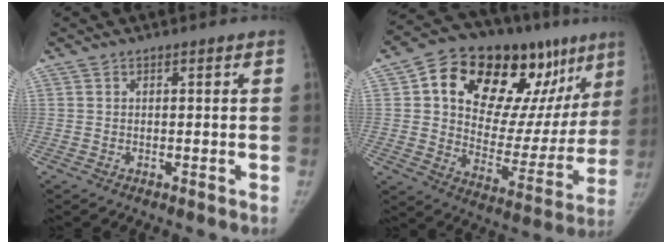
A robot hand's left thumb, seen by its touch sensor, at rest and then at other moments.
{"total": 29.5, "force": [14.8, 15.0, 20.6], "torque": [-0.254, -0.003, 0.233]}